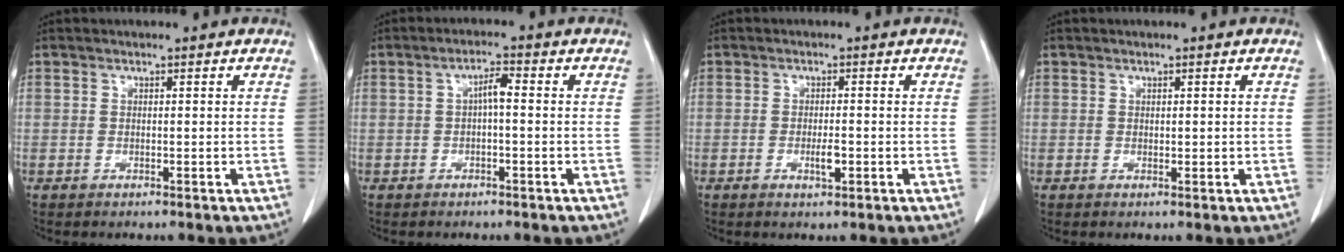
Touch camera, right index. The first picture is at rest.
{"total": 2.7, "force": [0.1, 0.6, 2.6], "torque": [-0.045, 0.008, 0.002]}
{"total": 2.2, "force": [-0.7, 0.6, 2.0], "torque": [-0.037, -0.001, -0.008]}
{"total": 0.7, "force": [0.2, 0.5, 0.5], "torque": [-0.004, -0.001, 0.006]}